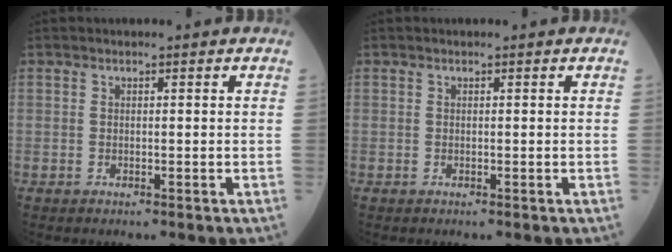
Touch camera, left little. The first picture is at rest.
{"total": 0.0}